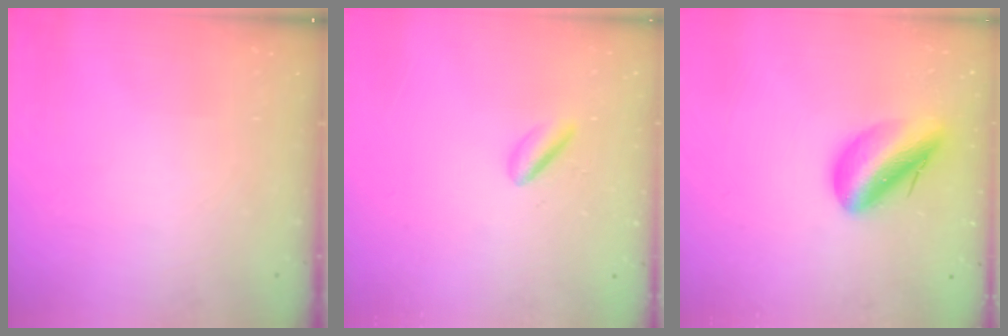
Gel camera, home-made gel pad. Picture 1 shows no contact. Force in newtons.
{"total": 2.6, "press": 2.5, "slide": 1.0}
{"total": 12.4, "press": 11.8, "slide": 3.8}